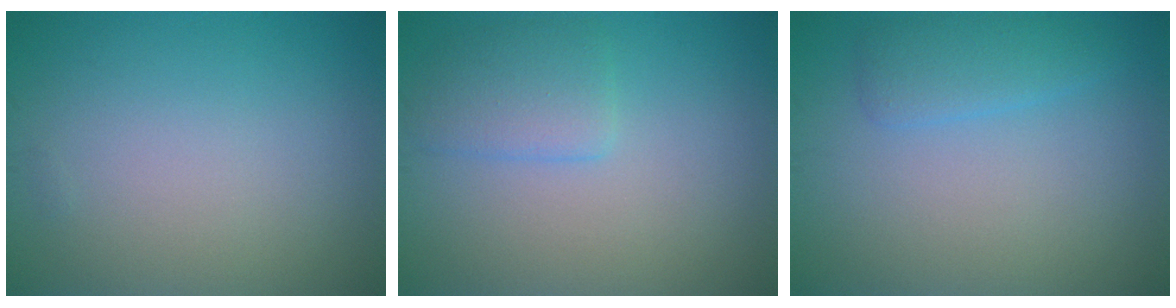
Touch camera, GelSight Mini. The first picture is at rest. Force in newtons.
{"total": 2.6, "press": 2.6, "slide": 0.1}
{"total": 2.2, "press": 2.2, "slide": 0.1}